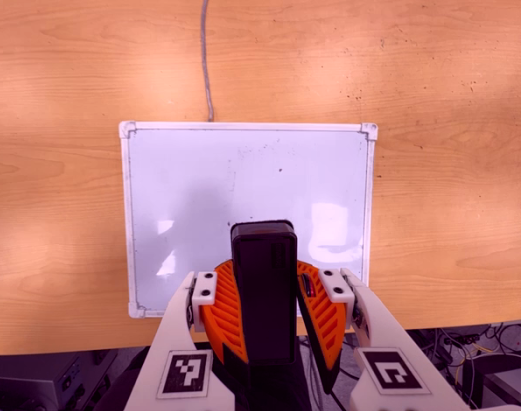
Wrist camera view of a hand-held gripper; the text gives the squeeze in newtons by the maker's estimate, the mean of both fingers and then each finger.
{"total": 10.4, "left": 10.5, "right": 10.2}